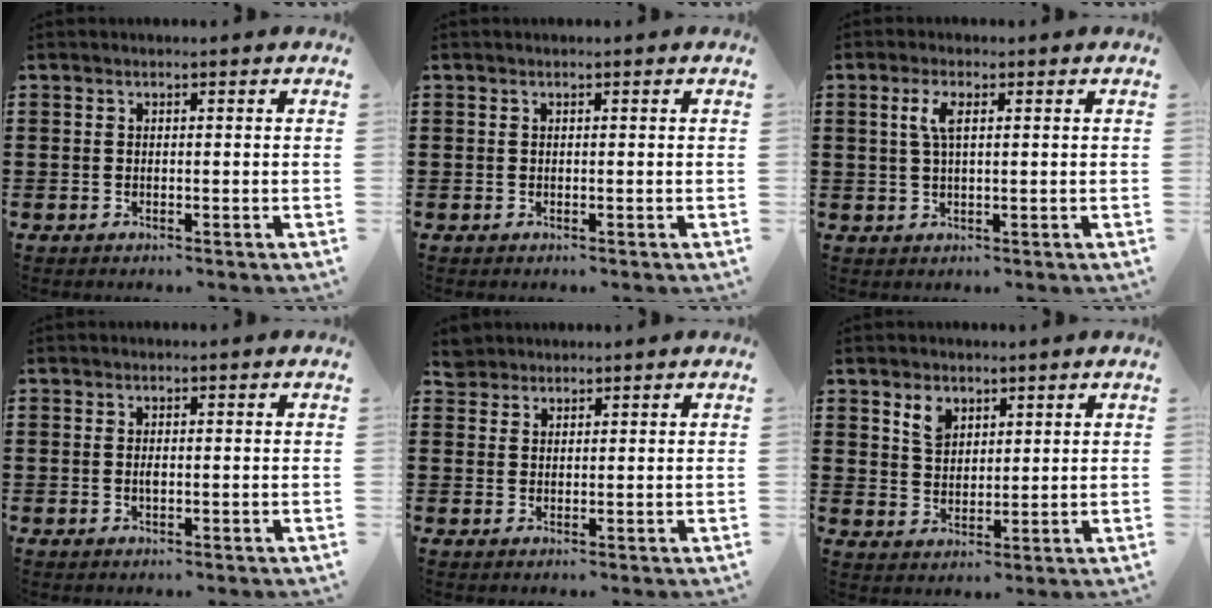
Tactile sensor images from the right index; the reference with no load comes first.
{"total": 0.0}
{"total": 3.4, "force": [0.9, 1.1, 3.0], "torque": [-0.062, 0.009, 0.013]}
{"total": 1.0, "force": [-0.1, 0.4, 0.9], "torque": [-0.017, 0.000, -0.003]}
{"total": 2.7, "force": [2.4, 1.2, 0.1], "torque": [-0.009, 0.010, 0.049]}
{"total": 4.1, "force": [2.7, 2.6, 1.7], "torque": [-0.035, 0.004, 0.048]}